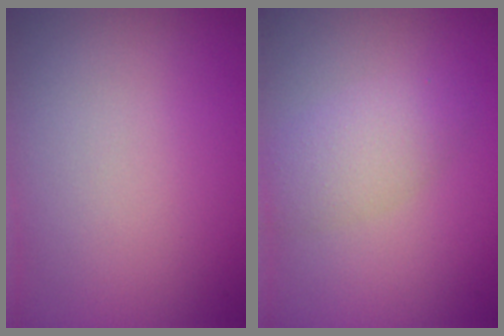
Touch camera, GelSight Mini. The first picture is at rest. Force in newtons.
{"total": 2.8, "press": 2.8, "slide": 0.1}